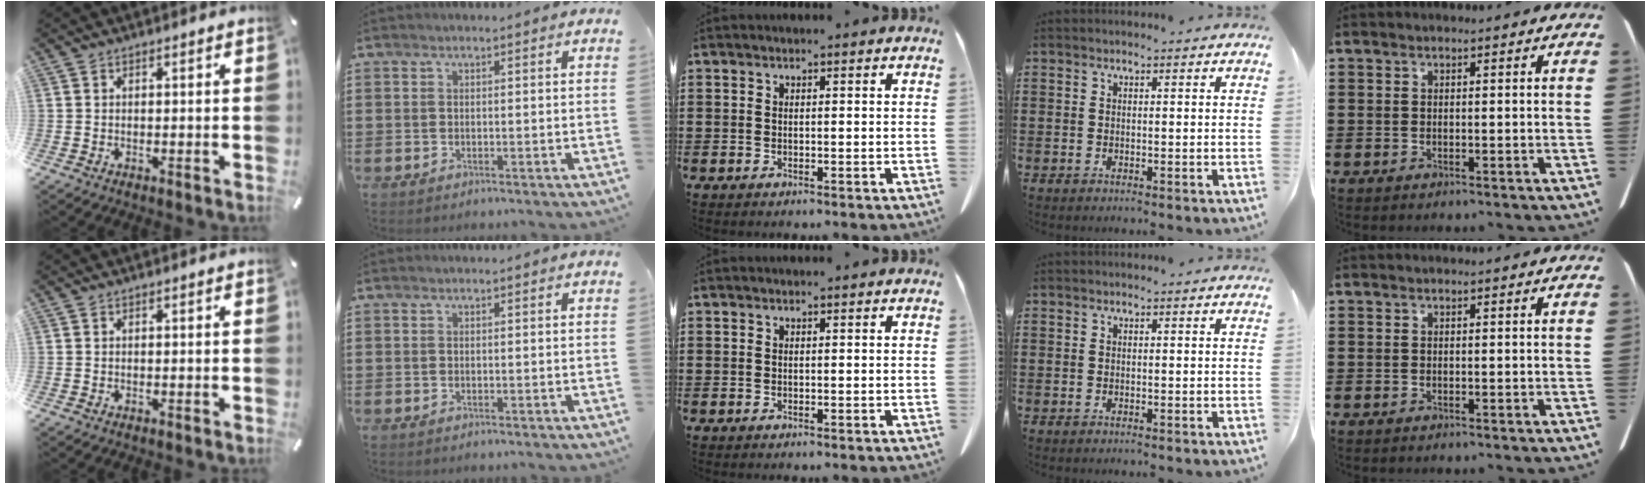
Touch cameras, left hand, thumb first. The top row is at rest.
{}